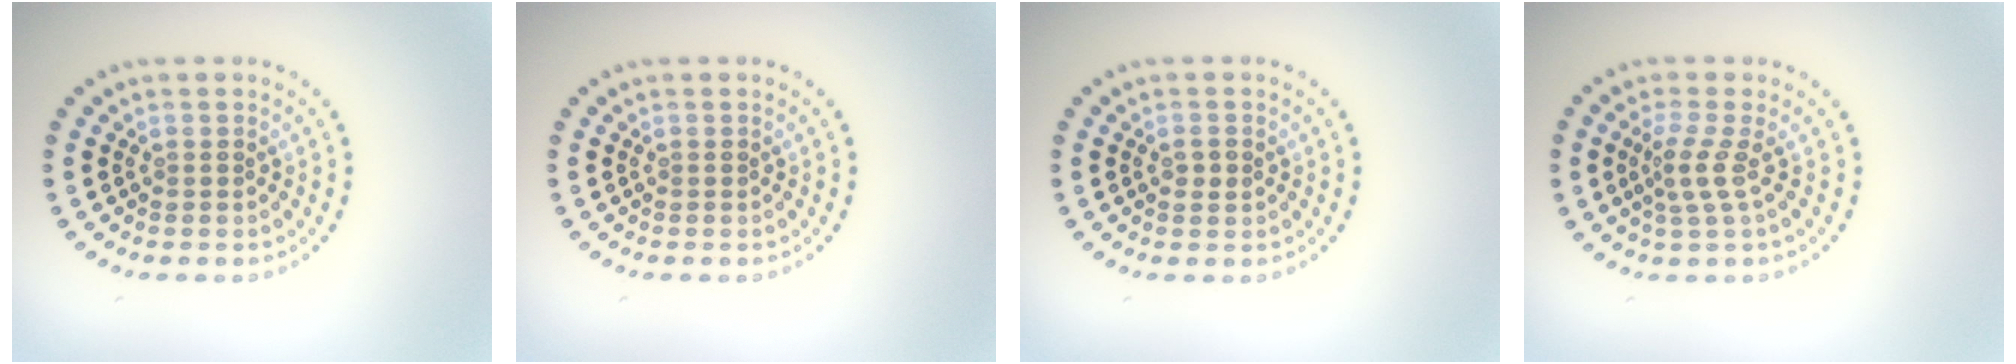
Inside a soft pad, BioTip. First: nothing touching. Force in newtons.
{"total": 0.0}
{"total": 1.0, "press": 1.0, "slide": 0.1}
{"total": 2.3, "press": 1.5, "slide": 1.7}